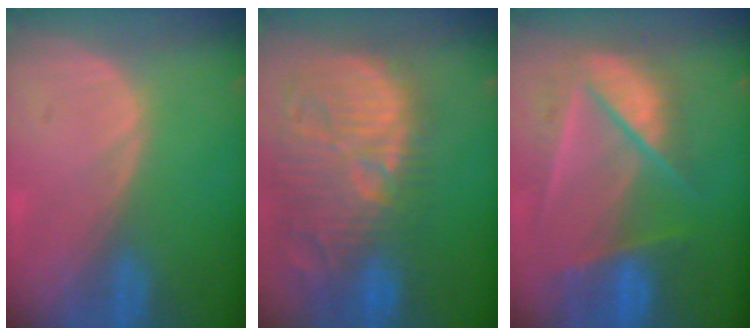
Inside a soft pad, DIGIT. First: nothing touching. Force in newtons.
{"total": 15.4, "press": 13.4, "slide": 7.5}
{"total": 9.8, "press": 8.3, "slide": 5.3}